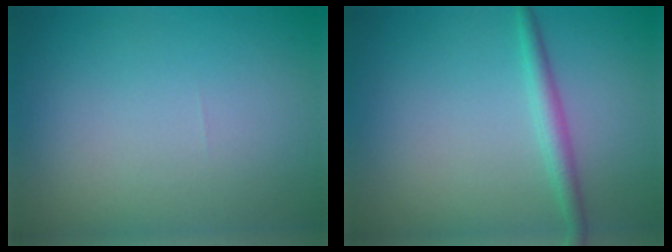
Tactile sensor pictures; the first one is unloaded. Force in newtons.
{"total": 1.9, "press": 1.9, "slide": 0.1}